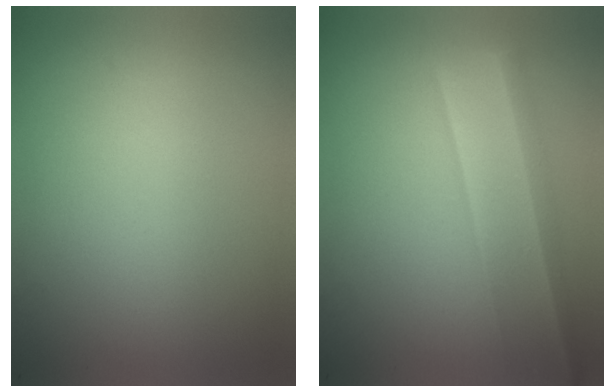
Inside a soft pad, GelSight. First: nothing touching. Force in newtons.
{"total": 2.1}